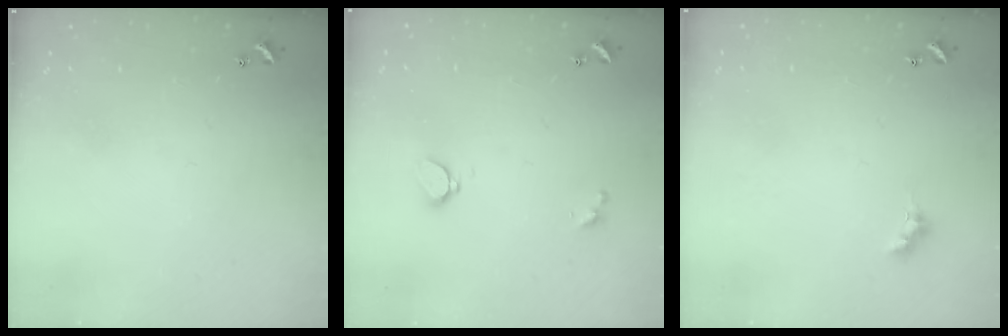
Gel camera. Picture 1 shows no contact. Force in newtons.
{"total": 2.9, "press": 2.3, "slide": 1.9}
{"total": 3.4, "press": 3.3, "slide": 0.7}